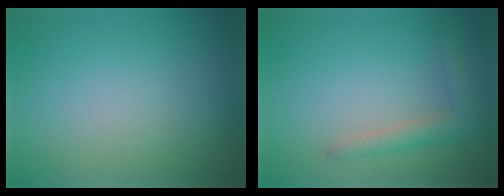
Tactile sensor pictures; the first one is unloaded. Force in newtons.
{"total": 2.2, "press": 2.1, "slide": 0.2}